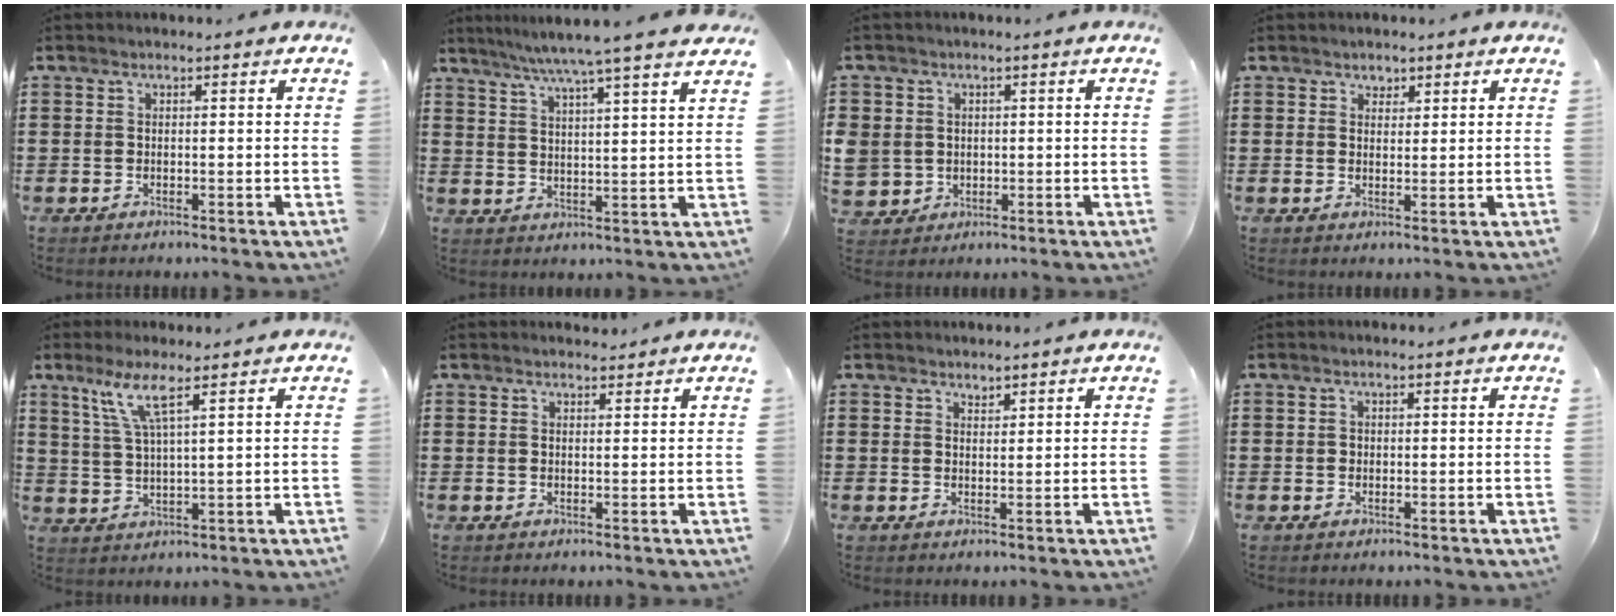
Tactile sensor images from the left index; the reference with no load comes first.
{"total": 6.5, "force": [5.4, -1.3, 3.3], "torque": [-0.081, -0.026, 0.091]}
{"total": 3.6, "force": [0.0, 3.6, 0.3], "torque": [-0.030, 0.007, -0.004]}
{"total": 1.7, "force": [1.3, 1.0, 0.1], "torque": [0.002, 0.001, 0.024]}
{"total": 6.3, "force": [3.6, 0.5, 5.1], "torque": [-0.112, 0.003, 0.063]}
{"total": 1.2, "force": [1.2, 0.3, 0.1], "torque": [-0.005, 0.002, 0.023]}
{"total": 1.5, "force": [1.5, 0.4, 0.0], "torque": [-0.003, -0.001, 0.030]}
{"total": 0.6, "force": [0.2, 0.6, 0.1], "torque": [-0.004, 0.003, 0.003]}